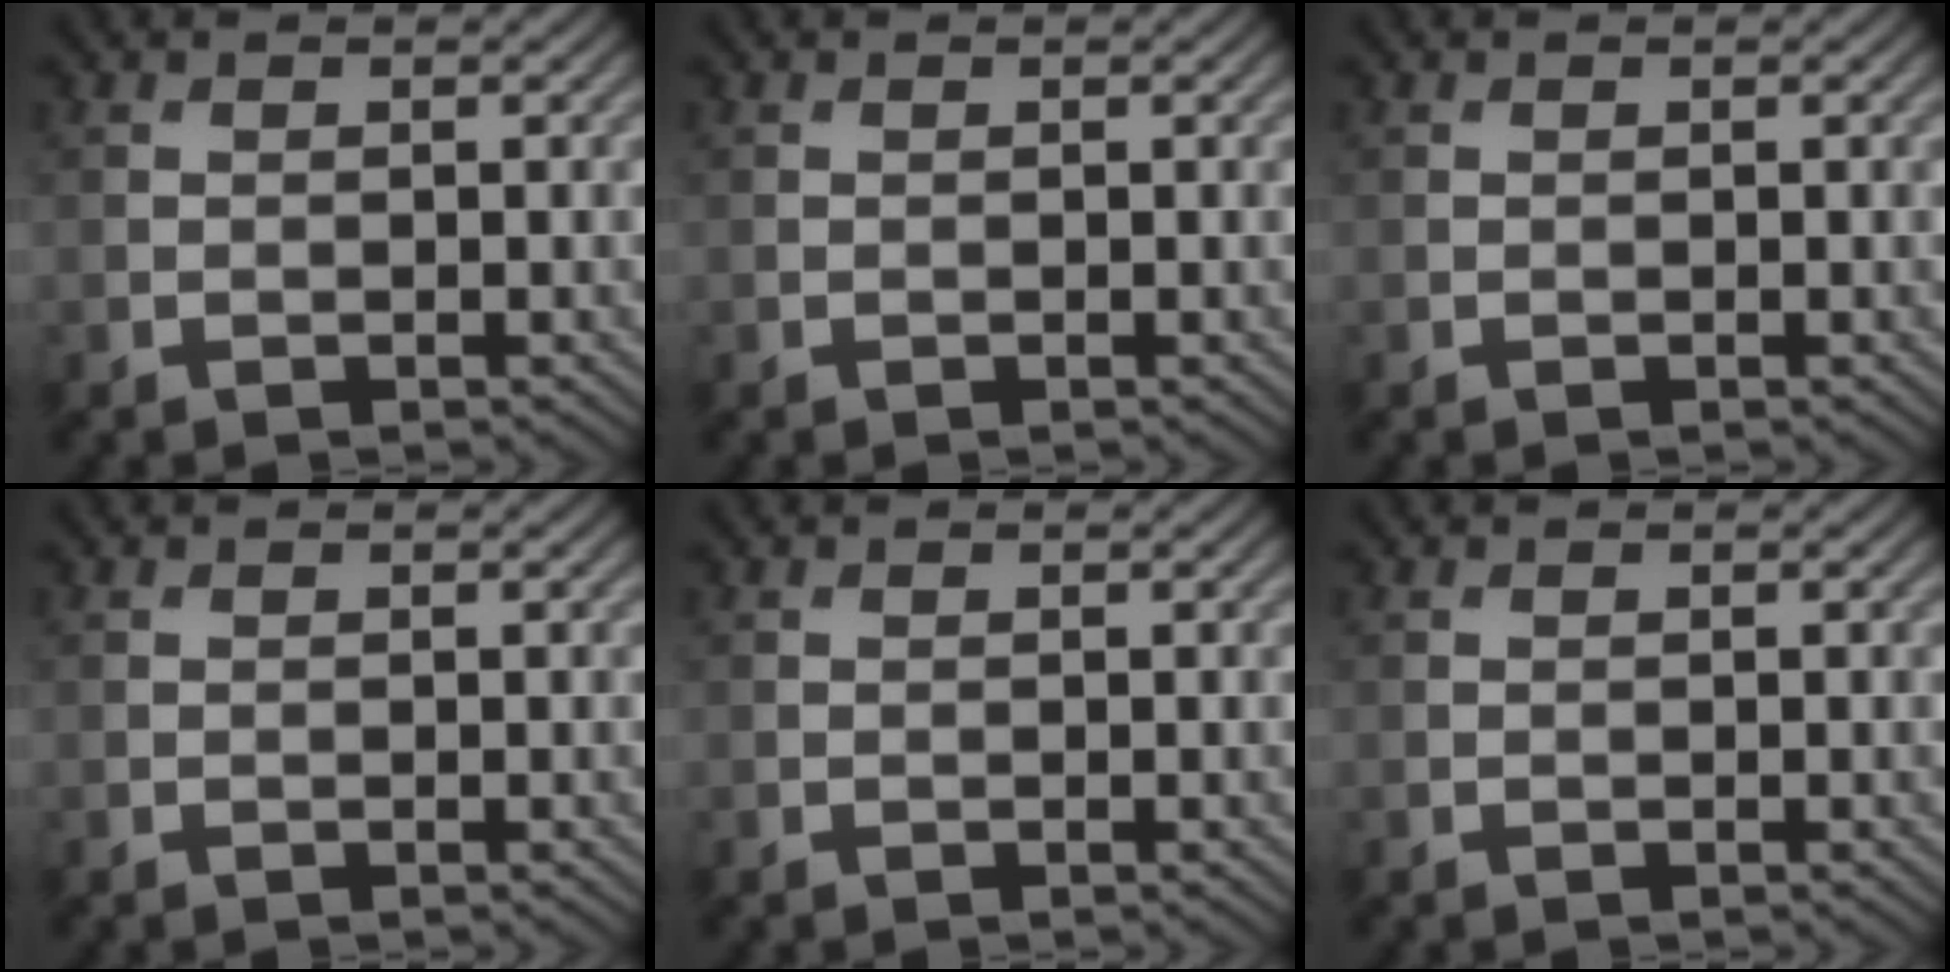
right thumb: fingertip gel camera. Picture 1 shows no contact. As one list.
[{"total": 0.0}, {"total": 0.0}, {"total": 0.0}, {"total": 0.0}, {"total": 0.0}]